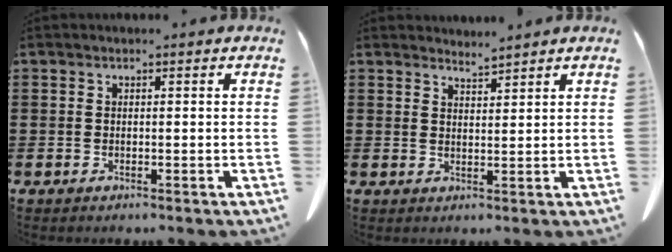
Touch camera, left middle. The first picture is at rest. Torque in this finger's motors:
{"motor_torque": [-0.77, 0.80, -0.02, 0.01]}